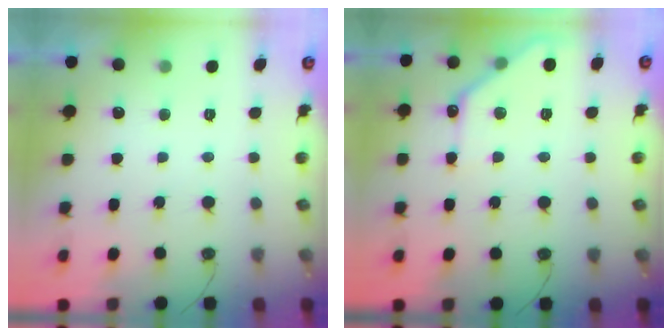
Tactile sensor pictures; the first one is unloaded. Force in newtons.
{"total": 10.0, "press": 10.0, "slide": 0.4}